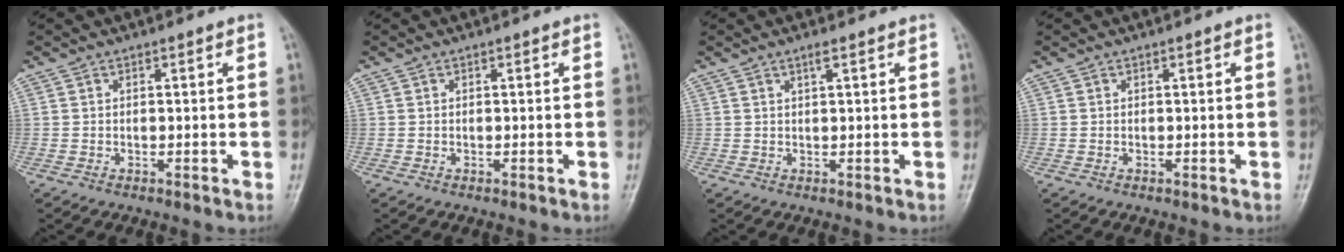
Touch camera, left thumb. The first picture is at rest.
{"total": 0.0}
{"total": 1.4, "force": [0.8, 0.1, 1.1], "torque": [-0.021, 0.001, 0.015]}
{"total": 0.0}